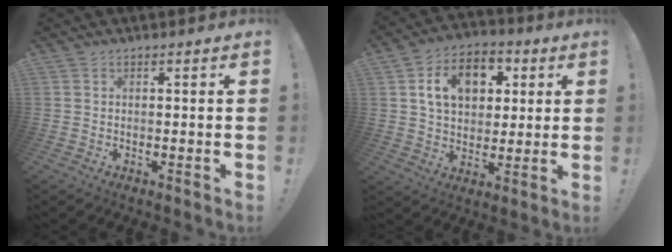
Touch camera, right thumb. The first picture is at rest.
{"total": 14.2, "force": [5.0, 10.1, 8.5], "torque": [-0.126, -0.008, 0.095]}